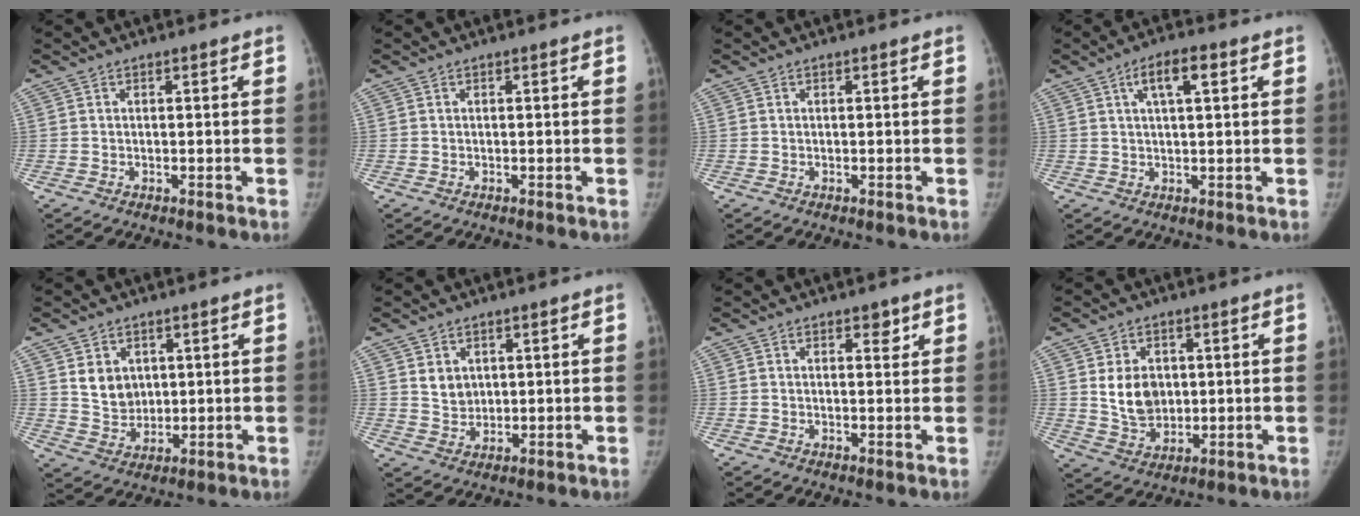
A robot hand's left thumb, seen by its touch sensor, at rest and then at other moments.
{"total": 0.0}
{"total": 0.0}
{"total": 5.9, "force": [2.4, 2.1, 4.9], "torque": [-0.075, 0.006, 0.039]}
{"total": 6.3, "force": [2.4, 5.1, 2.8], "torque": [-0.022, -0.021, 0.057]}
{"total": 4.0, "force": [1.9, 3.2, 1.5], "torque": [-0.007, -0.018, 0.045]}
{"total": 1.9, "force": [1.3, 1.1, 0.8], "torque": [0.007, -0.006, 0.015]}
{"total": 8.6, "force": [1.5, 6.6, 5.2], "torque": [-0.057, -0.015, 0.040]}